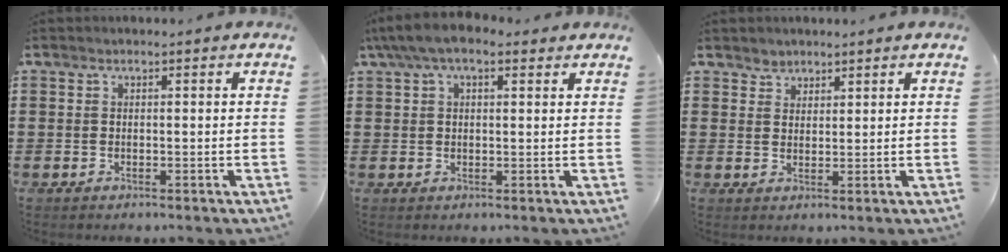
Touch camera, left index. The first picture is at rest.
{"total": 5.4, "force": [3.3, 2.1, 3.8], "torque": [-0.080, 0.005, 0.059]}
{"total": 2.1, "force": [1.7, 1.2, -0.2], "torque": [-0.003, 0.006, 0.033]}